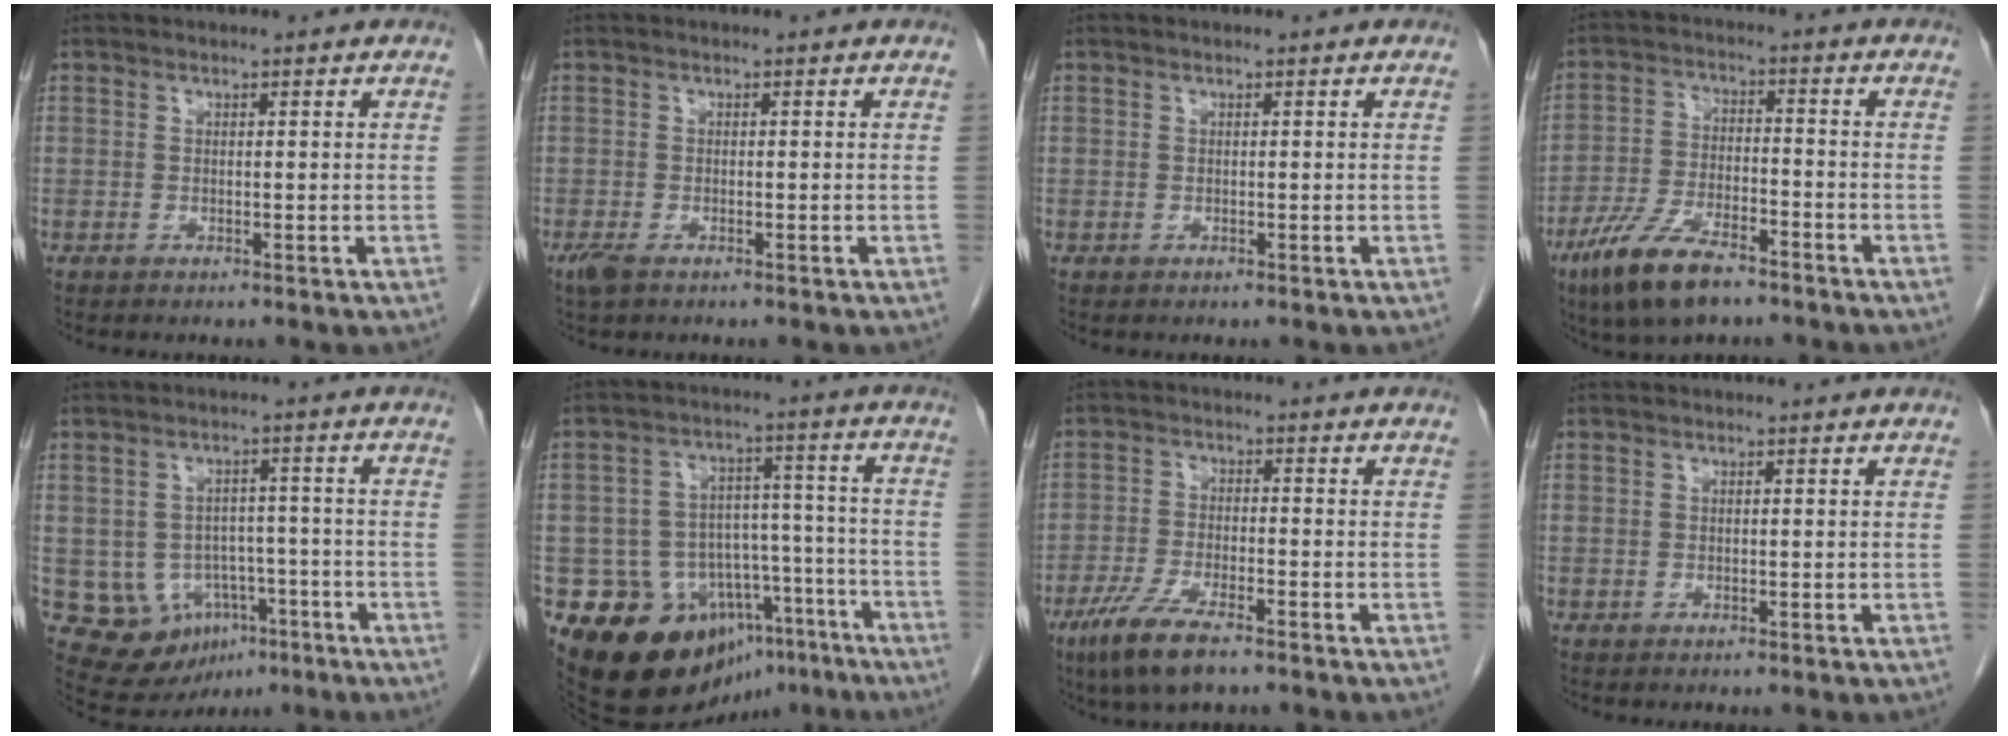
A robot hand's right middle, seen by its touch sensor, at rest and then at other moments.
{"total": 2.2, "force": [-1.4, 0.9, 1.5], "torque": [-0.039, -0.006, -0.021]}
{"total": 0.0}
{"total": 10.7, "force": [-7.3, 3.3, 7.1], "torque": [-0.147, -0.014, -0.132]}
{"total": 9.3, "force": [-3.5, 7.7, 3.9], "torque": [-0.062, 0.021, -0.038]}
{"total": 18.1, "force": [-12.8, 11.1, 6.4], "torque": [-0.088, 0.064, -0.176]}
{"total": 8.1, "force": [-5.4, 1.6, 5.8], "torque": [-0.119, -0.017, -0.097]}
{"total": 0.0}